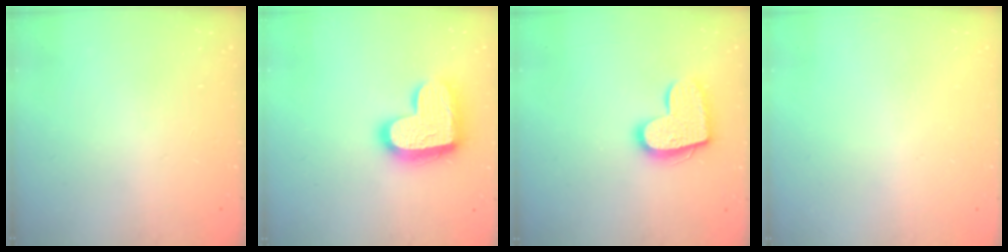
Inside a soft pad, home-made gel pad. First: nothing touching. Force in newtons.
{"total": 19.4, "press": 19.3, "slide": 1.4}
{"total": 14.9, "press": 14.9, "slide": 1.0}
{"total": 0.6, "press": 0.6, "slide": 0.2}